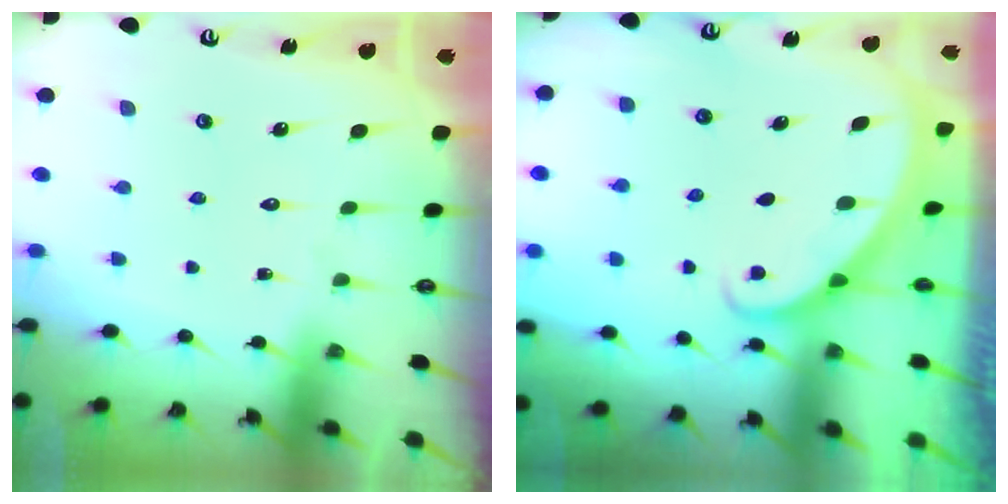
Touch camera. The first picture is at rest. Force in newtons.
{"total": 1.8, "press": 1.8, "slide": 0.1}